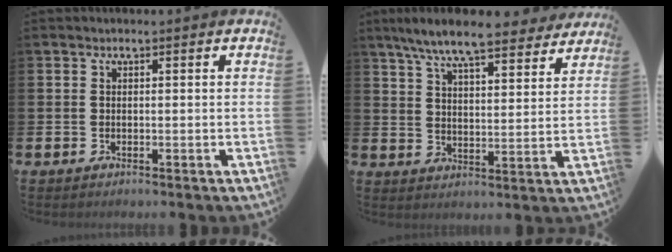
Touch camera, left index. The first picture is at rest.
{"total": 9.0, "force": [8.3, 1.1, 3.4], "torque": [-0.090, -0.043, 0.149]}